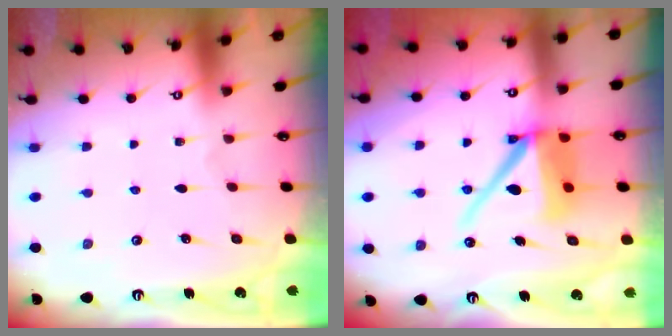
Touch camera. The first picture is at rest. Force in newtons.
{"total": 12.9, "press": 12.8, "slide": 1.7}